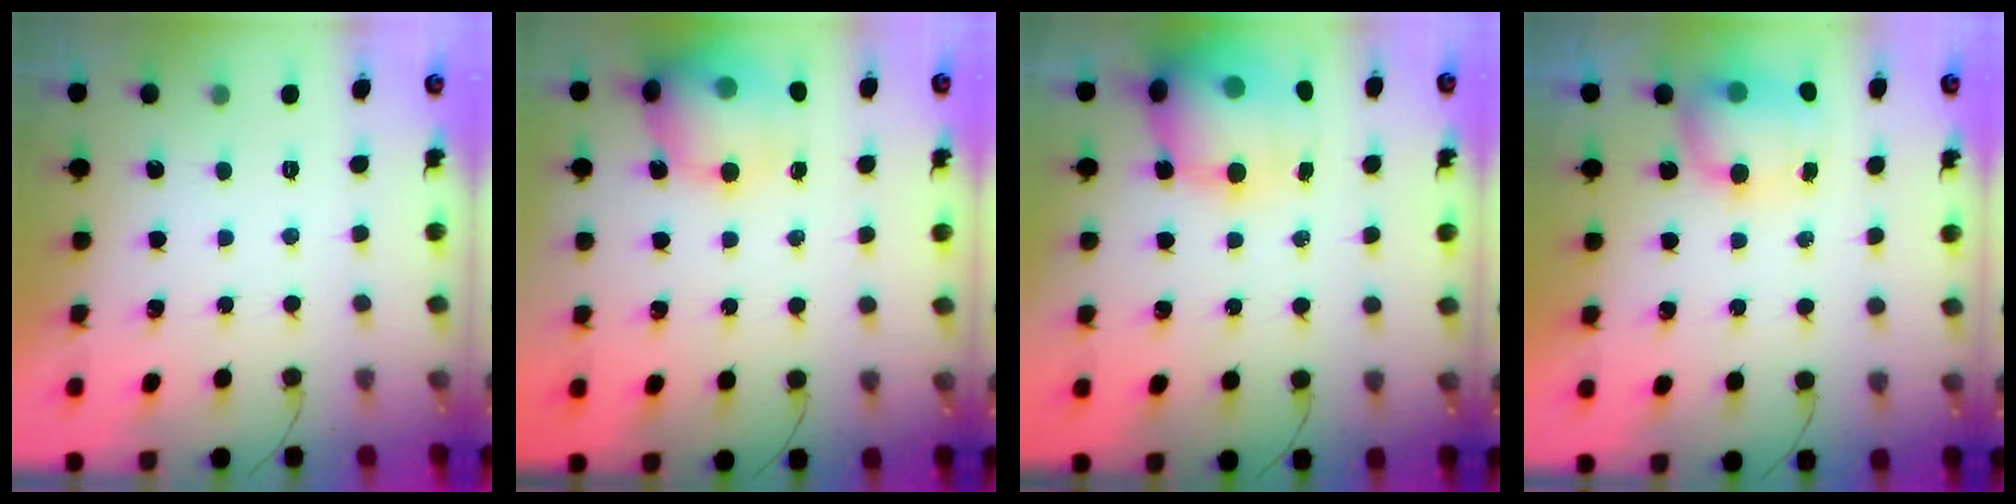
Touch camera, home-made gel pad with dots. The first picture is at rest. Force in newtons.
{"total": 16.2, "press": 15.2, "slide": 5.6}
{"total": 16.9, "press": 16.4, "slide": 3.9}
{"total": 7.0, "press": 6.9, "slide": 1.1}